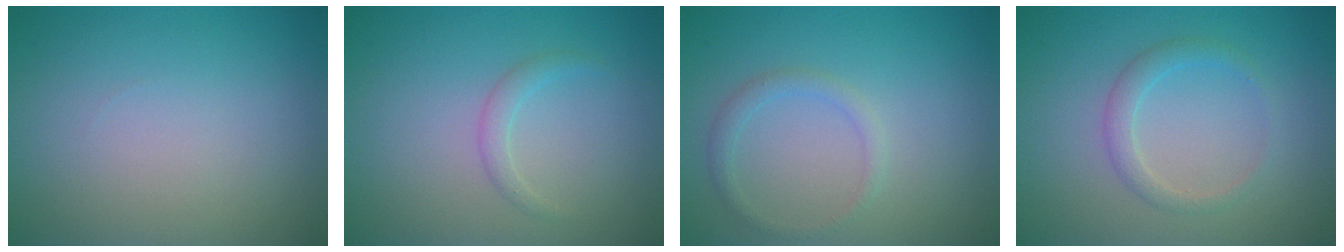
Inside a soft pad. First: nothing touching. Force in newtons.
{"total": 1.2, "press": 1.2, "slide": 0.1}
{"total": 1.4, "press": 1.4, "slide": 0.0}
{"total": 1.8, "press": 1.8, "slide": 0.0}